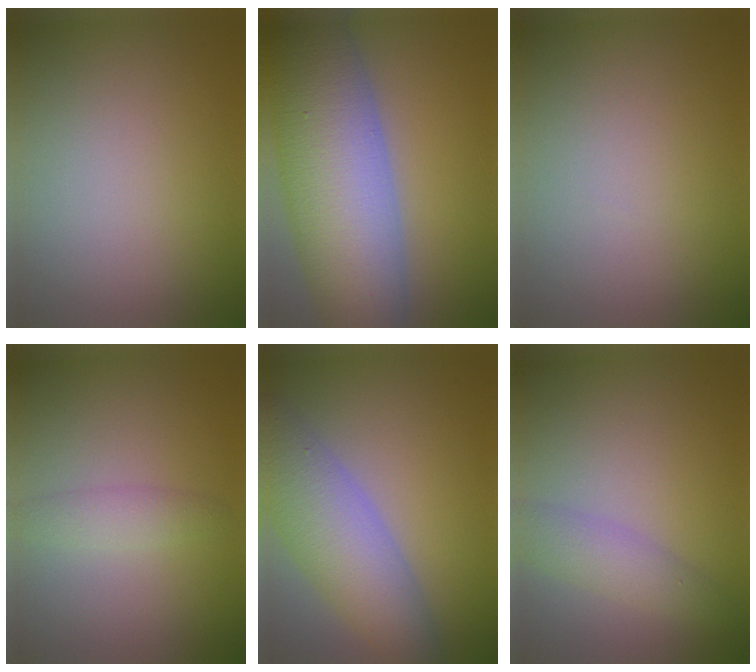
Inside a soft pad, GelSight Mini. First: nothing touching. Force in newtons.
{"total": 13.9, "press": 13.9, "slide": 0.6}
{"total": 0.0}
{"total": 1.9, "press": 1.9, "slide": 0.0}
{"total": 7.4, "press": 7.3, "slide": 0.3}
{"total": 2.8, "press": 2.8, "slide": 0.2}